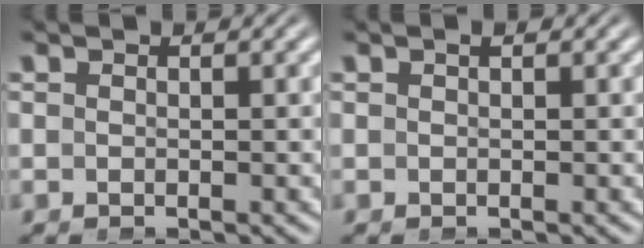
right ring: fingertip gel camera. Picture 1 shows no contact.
{"total": 0.0}